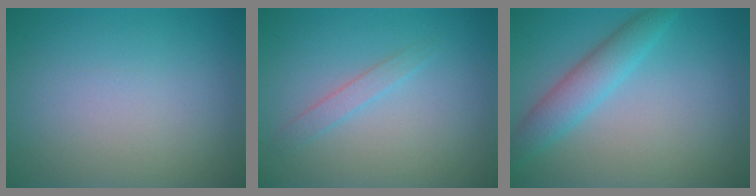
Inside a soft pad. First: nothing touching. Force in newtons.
{"total": 1.2, "press": 1.2, "slide": 0.0}
{"total": 3.5, "press": 3.5, "slide": 0.1}